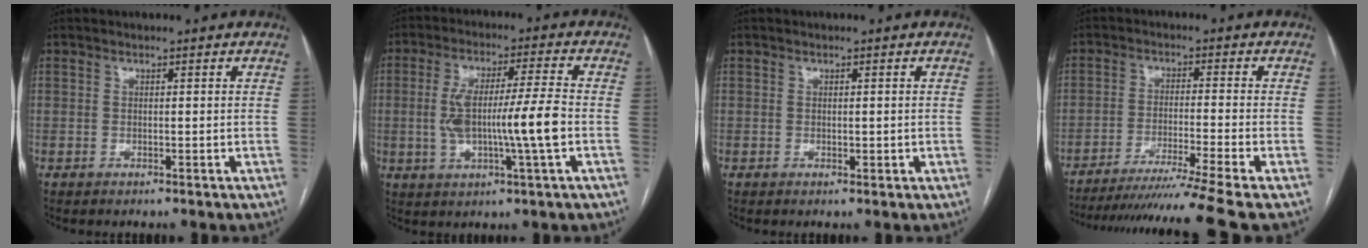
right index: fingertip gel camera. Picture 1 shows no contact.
{"total": 11.3, "force": [-1.4, 0.4, 11.2], "torque": [-0.210, 0.009, -0.025]}
{"total": 1.1, "force": [0.0, 0.7, 0.8], "torque": [-0.011, -0.002, 0.002]}
{"total": 14.5, "force": [-12.2, -3.7, 6.8], "torque": [-0.091, -0.034, -0.192]}